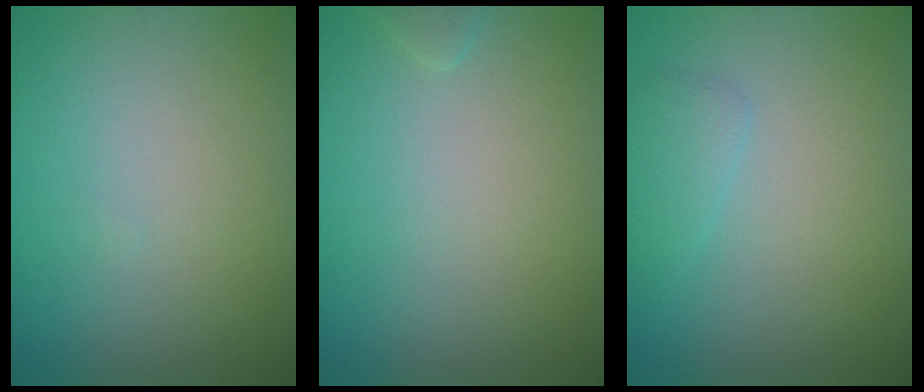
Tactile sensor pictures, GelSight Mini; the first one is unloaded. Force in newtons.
{"total": 0.7, "press": 0.7, "slide": 0.1}
{"total": 1.4, "press": 1.4, "slide": 0.2}